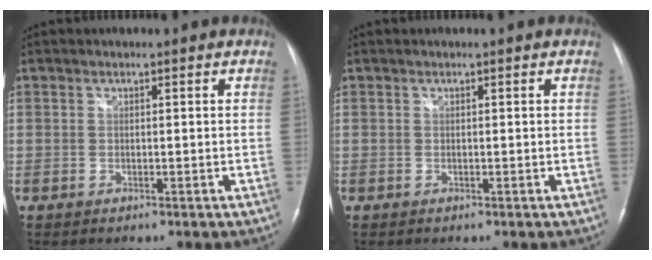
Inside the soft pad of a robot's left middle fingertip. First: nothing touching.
{"total": 0.0}